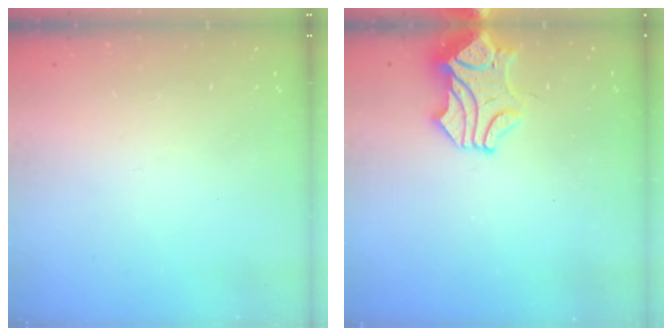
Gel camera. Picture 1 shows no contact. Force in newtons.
{"total": 0.9, "press": 0.1, "slide": 0.9}